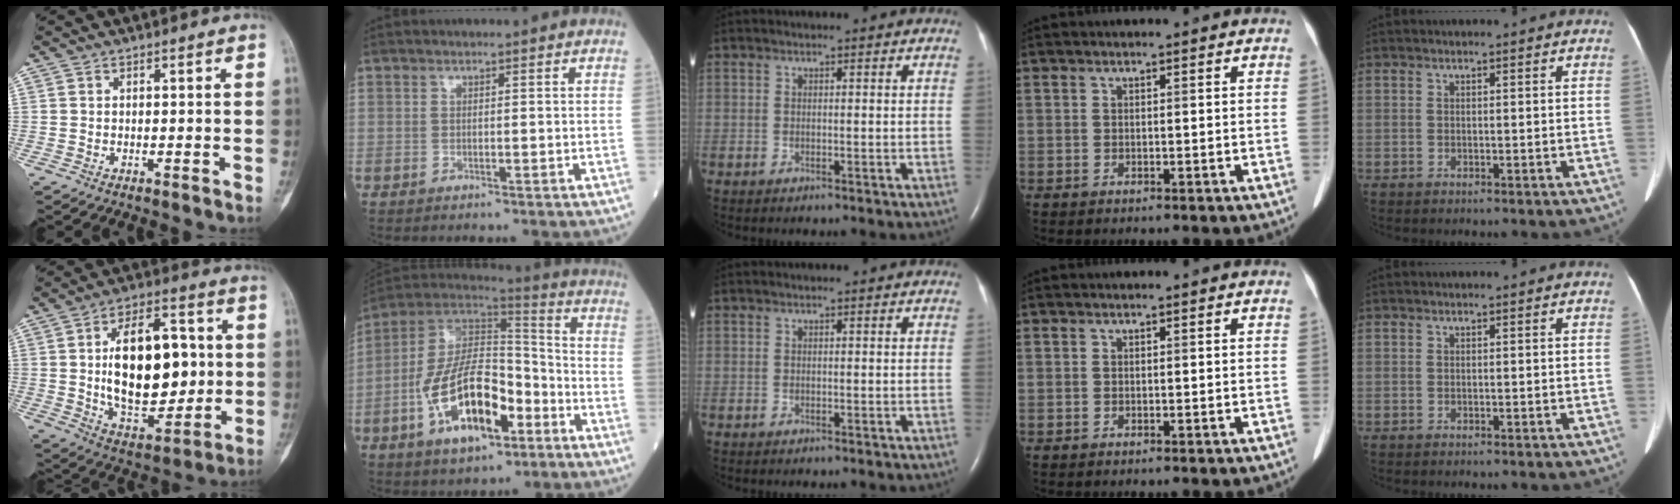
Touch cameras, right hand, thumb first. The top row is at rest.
{"thumb": {"total": 21.0, "force": [1.6, 11.9, 17.2], "torque": [-0.232, -0.004, 0.035]}, "index": {"total": 17.9, "force": [-6.7, 7.8, 14.6], "torque": [-0.276, 0.013, -0.114]}}